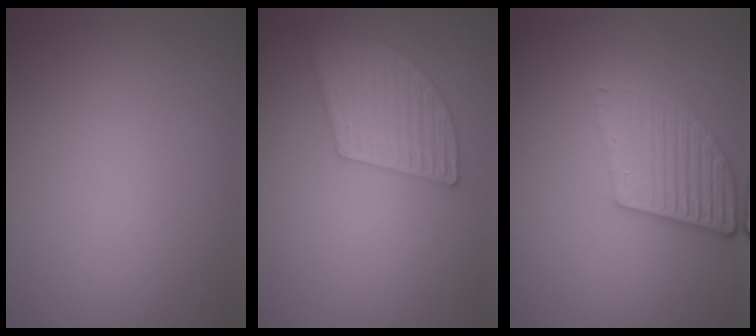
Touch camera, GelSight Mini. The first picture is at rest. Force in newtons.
{"total": 5.1, "press": 4.0, "slide": 3.1}
{"total": 5.2, "press": 3.8, "slide": 3.6}